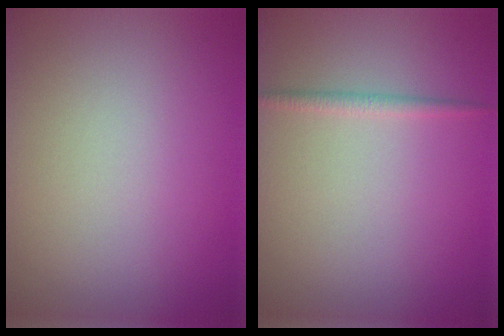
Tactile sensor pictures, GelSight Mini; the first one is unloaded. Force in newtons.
{"total": 1.1, "press": 1.1, "slide": 0.1}